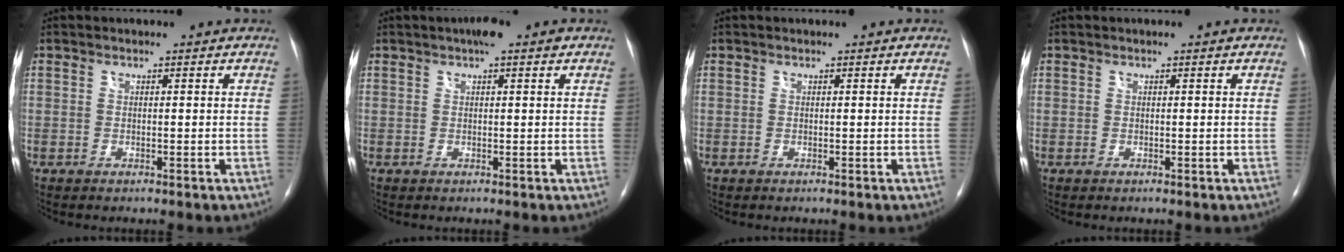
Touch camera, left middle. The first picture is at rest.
{"total": 3.3, "force": [2.0, 0.5, 2.5], "torque": [-0.041, 0.017, 0.029]}
{"total": 0.0}
{"total": 0.0}